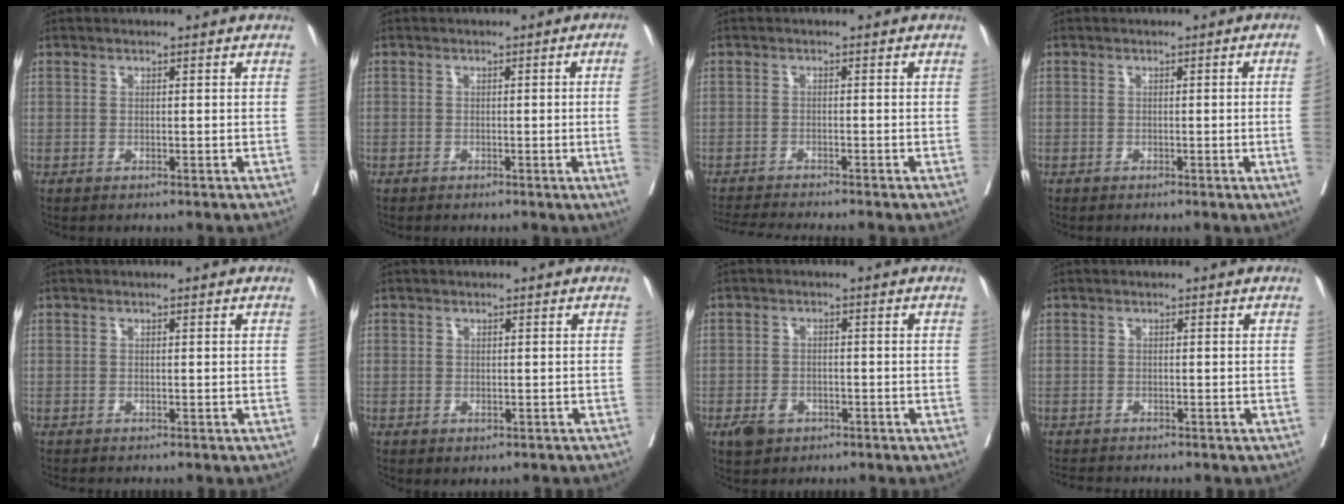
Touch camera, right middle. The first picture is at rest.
{"total": 3.4, "force": [-0.6, -1.2, 3.1], "torque": [-0.038, -0.007, -0.007]}
{"total": 6.0, "force": [-5.6, -1.0, 1.9], "torque": [-0.023, -0.017, -0.092]}
{"total": 2.5, "force": [-0.4, -1.0, 2.3], "torque": [-0.027, -0.004, -0.005]}
{"total": 0.9, "force": [-0.8, 0.2, 0.3], "torque": [-0.006, -0.001, -0.012]}
{"total": 0.7, "force": [-0.4, 0.4, 0.5], "torque": [-0.007, -0.003, -0.001]}
{"total": 3.3, "force": [-1.8, 2.2, 1.6], "torque": [-0.029, 0.000, -0.023]}
{"total": 3.9, "force": [-3.6, 0.7, 1.3], "torque": [-0.017, -0.008, -0.054]}